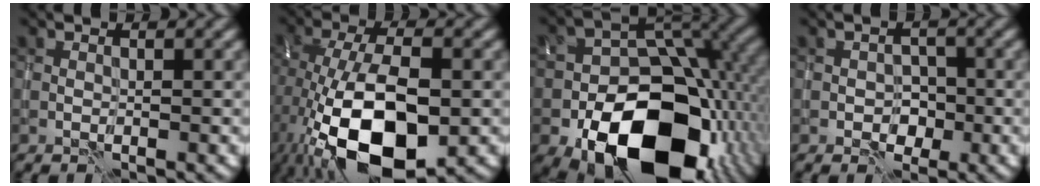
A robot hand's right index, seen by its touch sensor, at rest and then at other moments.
{"total": 14.9, "force": [-4.3, 7.4, 12.2], "torque": [-0.223, -0.017, -0.064]}
{"total": 17.1, "force": [-6.8, 11.1, 11.1], "torque": [-0.144, -0.039, -0.098]}
{"total": 2.1, "force": [-0.7, 1.7, 1.0], "torque": [-0.012, -0.003, -0.010]}